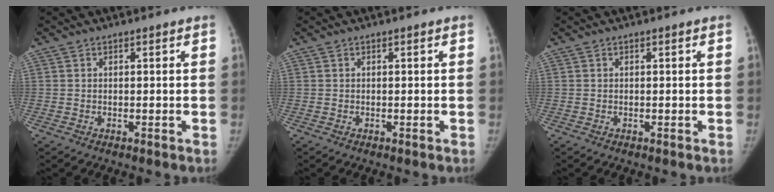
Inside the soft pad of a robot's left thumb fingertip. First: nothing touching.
{"total": 0.0}
{"total": 0.0}